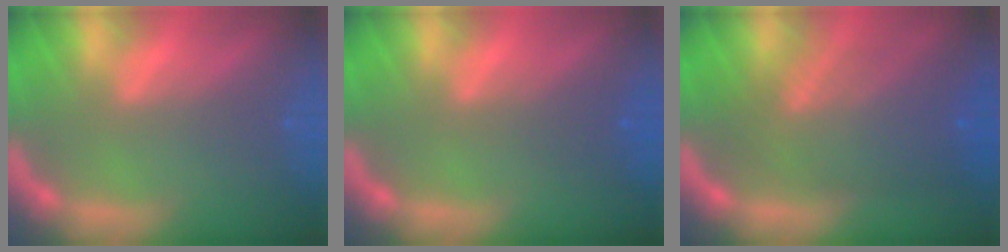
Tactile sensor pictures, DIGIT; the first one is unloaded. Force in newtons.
{"total": 1.5}
{"total": 8.1}